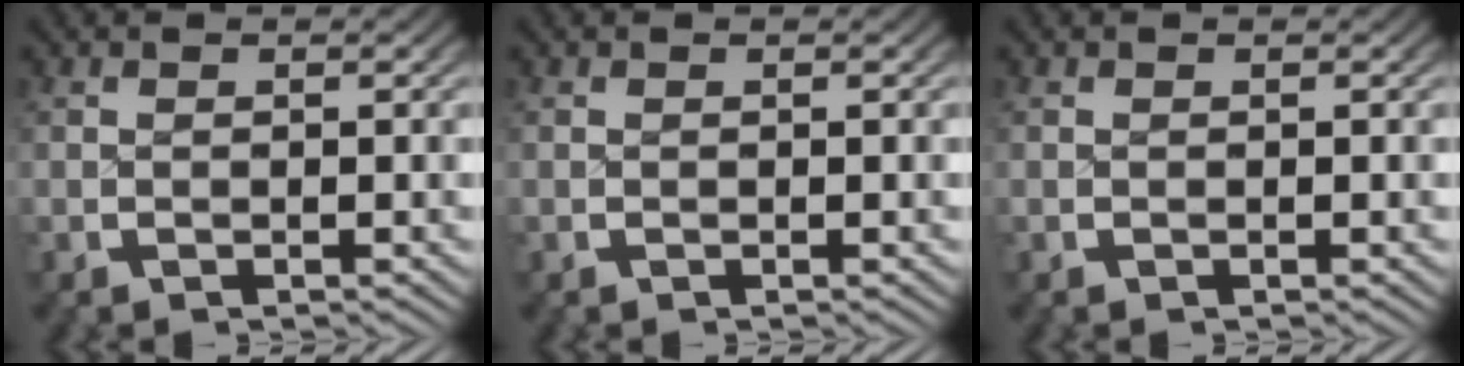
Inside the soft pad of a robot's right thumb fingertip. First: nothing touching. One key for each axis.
{"total": 0.0}
{"total": 0.0}